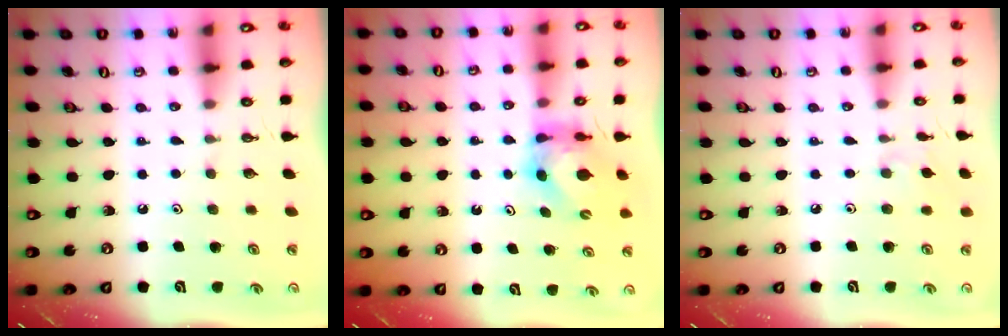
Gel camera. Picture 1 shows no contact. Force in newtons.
{"total": 5.8, "press": 5.8, "slide": 0.6}
{"total": 4.0, "press": 4.0, "slide": 0.6}